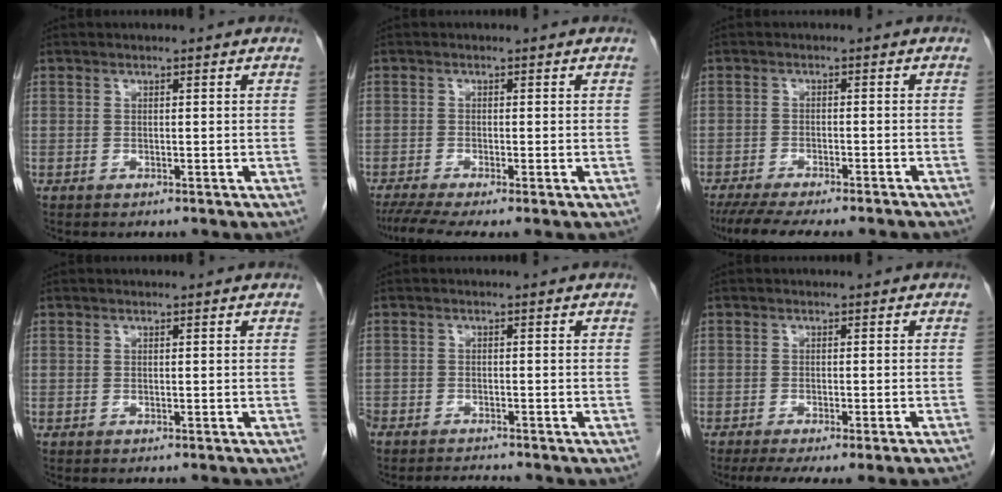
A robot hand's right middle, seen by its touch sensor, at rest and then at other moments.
{"total": 3.6, "force": [-2.9, 0.2, 2.1], "torque": [-0.040, -0.010, -0.050]}
{"total": 13.0, "force": [-11.3, 1.4, 6.2], "torque": [-0.089, -0.019, -0.156]}
{"total": 0.0}
{"total": 4.0, "force": [-3.9, 0.5, 0.5], "torque": [-0.010, -0.011, -0.066]}
{"total": 9.3, "force": [-7.6, -0.2, 5.3], "torque": [-0.056, -0.016, -0.104]}